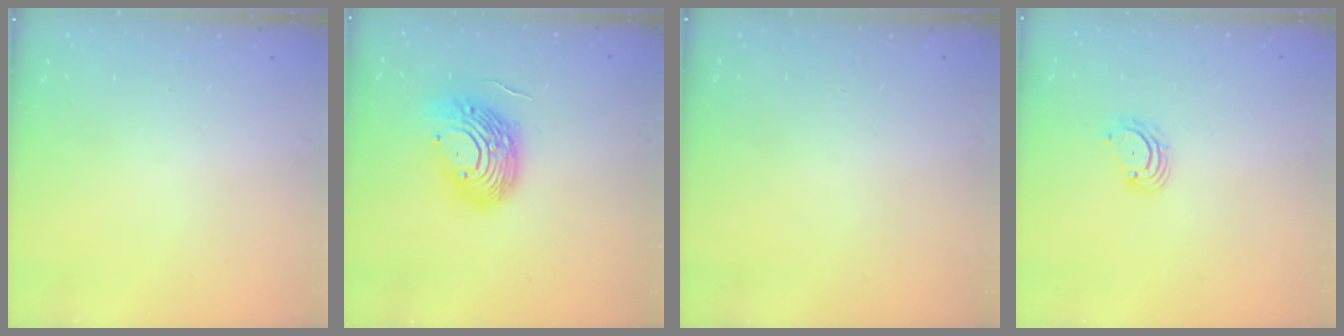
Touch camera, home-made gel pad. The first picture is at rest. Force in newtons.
{"total": 14.5, "press": 14.4, "slide": 1.9}
{"total": 0.0}
{"total": 3.5, "press": 3.5, "slide": 0.4}